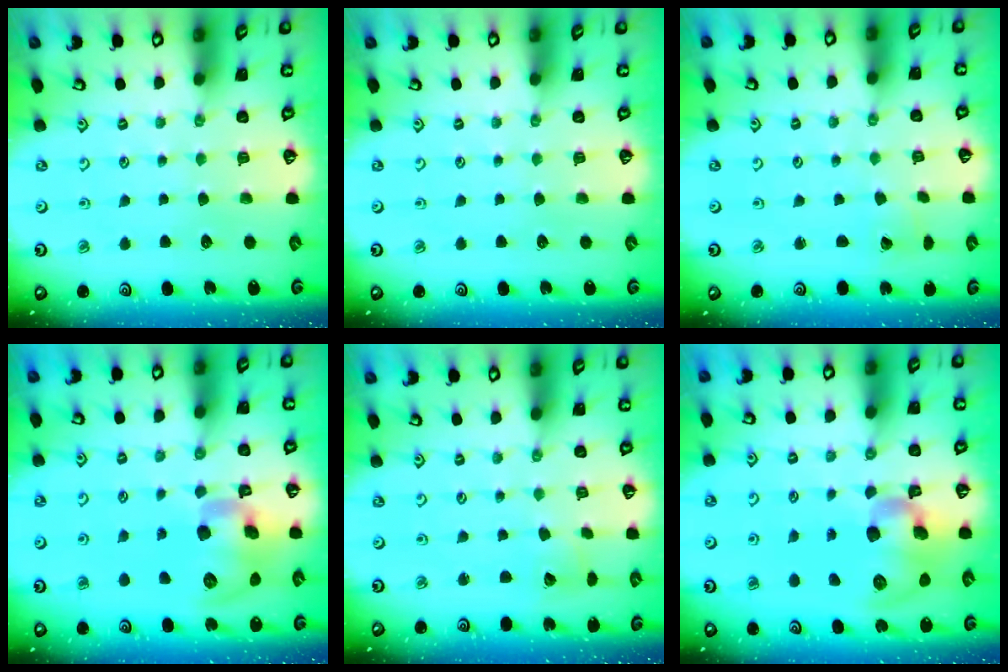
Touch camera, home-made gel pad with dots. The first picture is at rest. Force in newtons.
{"total": 0.0}
{"total": 2.4, "press": 2.4, "slide": 0.1}
{"total": 14.0, "press": 13.8, "slide": 2.3}
{"total": 2.6, "press": 2.6, "slide": 0.4}
{"total": 14.7, "press": 14.5, "slide": 2.2}